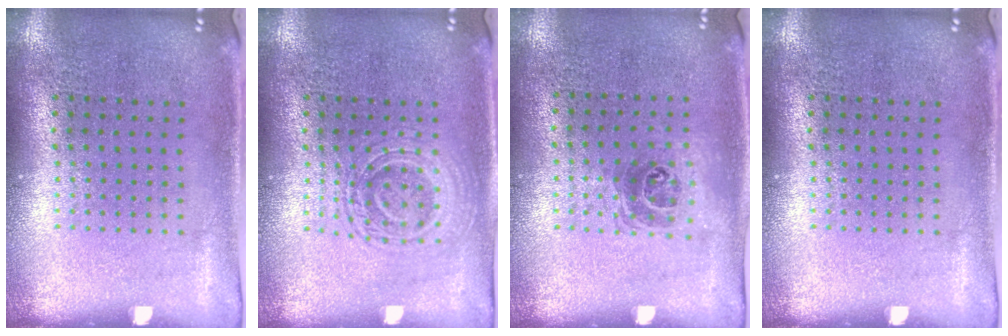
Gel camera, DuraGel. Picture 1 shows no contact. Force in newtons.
{"total": 2.7, "press": 2.7, "slide": 0.5}
{"total": 1.0, "press": 0.8, "slide": 0.5}
{"total": 0.0}